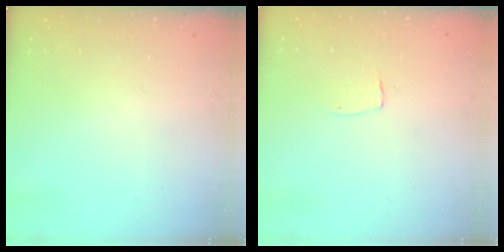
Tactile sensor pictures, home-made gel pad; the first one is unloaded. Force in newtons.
{"total": 2.6, "press": 2.6, "slide": 0.1}